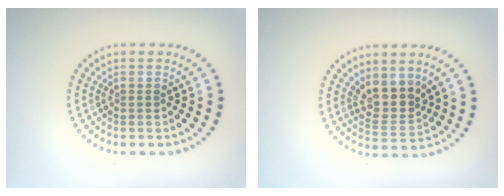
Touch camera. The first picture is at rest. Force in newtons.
{"total": 3.5, "press": 3.0, "slide": 1.8}